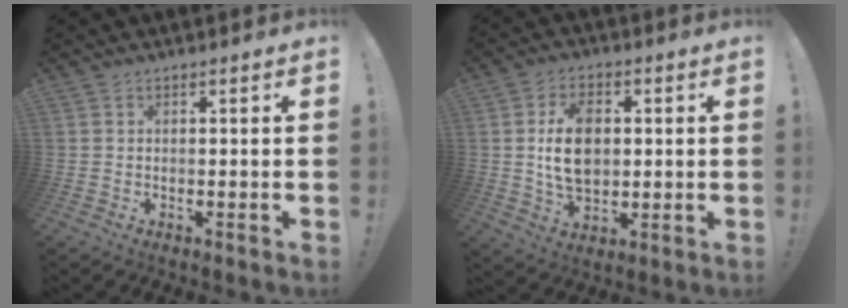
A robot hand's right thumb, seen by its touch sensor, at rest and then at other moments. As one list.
[{"total": 12.8, "force": [1.2, 8.8, 9.2], "torque": [-0.153, 0.005, 0.022]}]